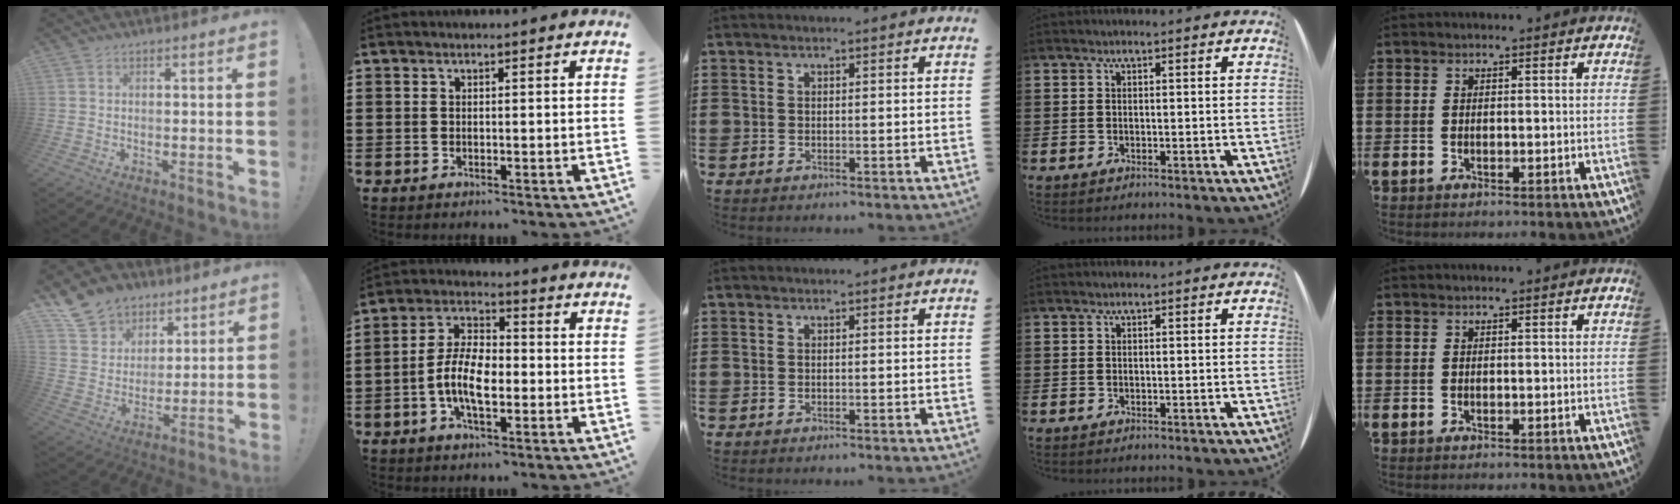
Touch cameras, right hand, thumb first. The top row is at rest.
{"thumb": {"total": 11.6, "force": [7.7, 8.5, 2.0], "torque": [-0.035, -0.059, 0.155]}, "index": {"total": 8.1, "force": [-2.1, 3.9, 6.8], "torque": [-0.158, -0.001, -0.047]}}